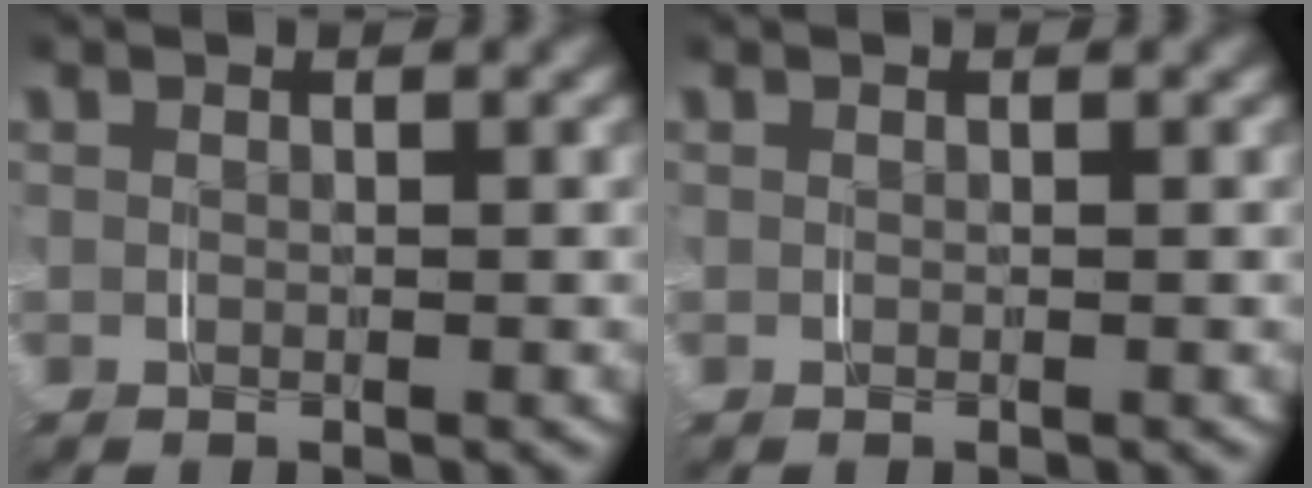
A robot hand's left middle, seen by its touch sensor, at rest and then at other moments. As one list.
[{"total": 0.0}]